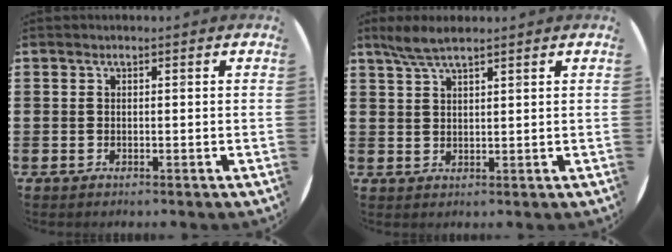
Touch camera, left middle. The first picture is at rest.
{"total": 3.7, "force": [3.0, 0.5, 2.2], "torque": [-0.048, 0.002, 0.053]}